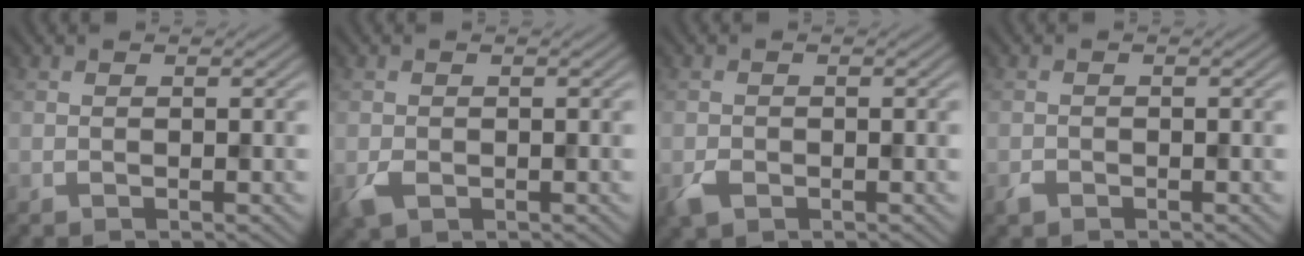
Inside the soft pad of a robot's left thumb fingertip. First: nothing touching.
{"total": 2.0, "force": [-0.6, 1.5, 1.2], "torque": [-0.031, -0.010, -0.011]}
{"total": 1.8, "force": [-0.9, 1.3, 0.9], "torque": [-0.024, -0.007, -0.019]}
{"total": 0.9, "force": [-0.6, 0.6, 0.3], "torque": [-0.006, -0.001, -0.014]}